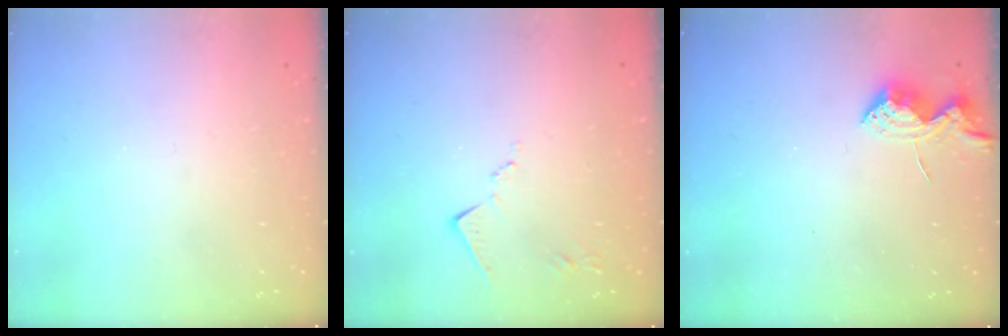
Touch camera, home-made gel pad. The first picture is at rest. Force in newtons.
{"total": 7.6, "press": 7.6, "slide": 0.1}
{"total": 8.6, "press": 8.6, "slide": 1.0}